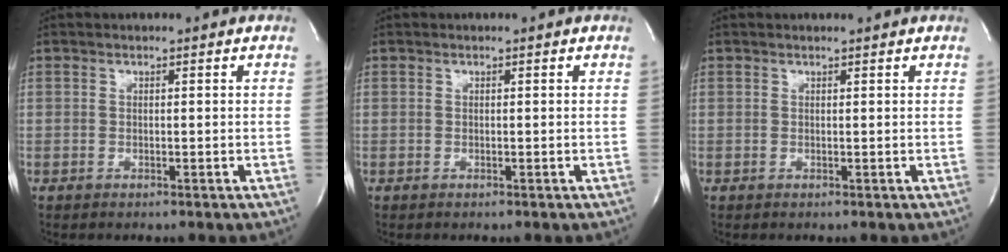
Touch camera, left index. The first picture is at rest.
{"total": 0.0}
{"total": 1.0, "force": [1.0, -0.1, 0.2], "torque": [-0.009, 0.004, 0.015]}